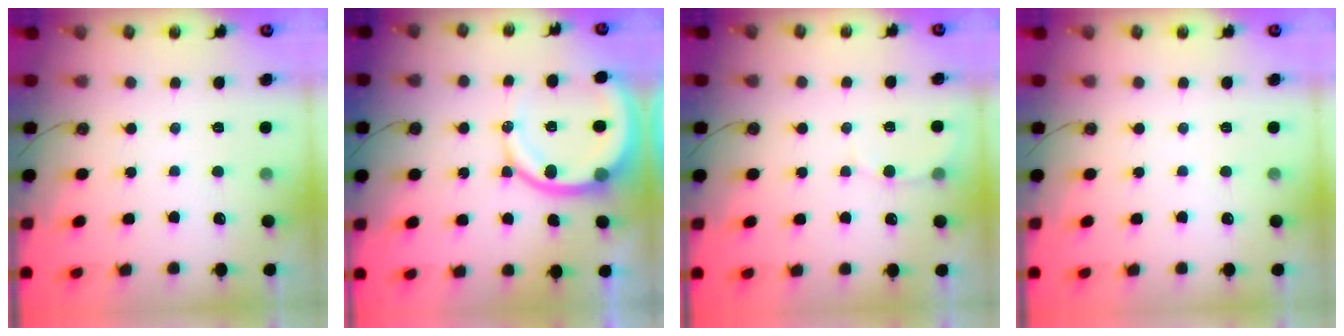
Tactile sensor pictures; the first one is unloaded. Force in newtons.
{"total": 12.3, "press": 12.2, "slide": 1.6}
{"total": 4.3, "press": 4.3, "slide": 0.4}
{"total": 0.0}